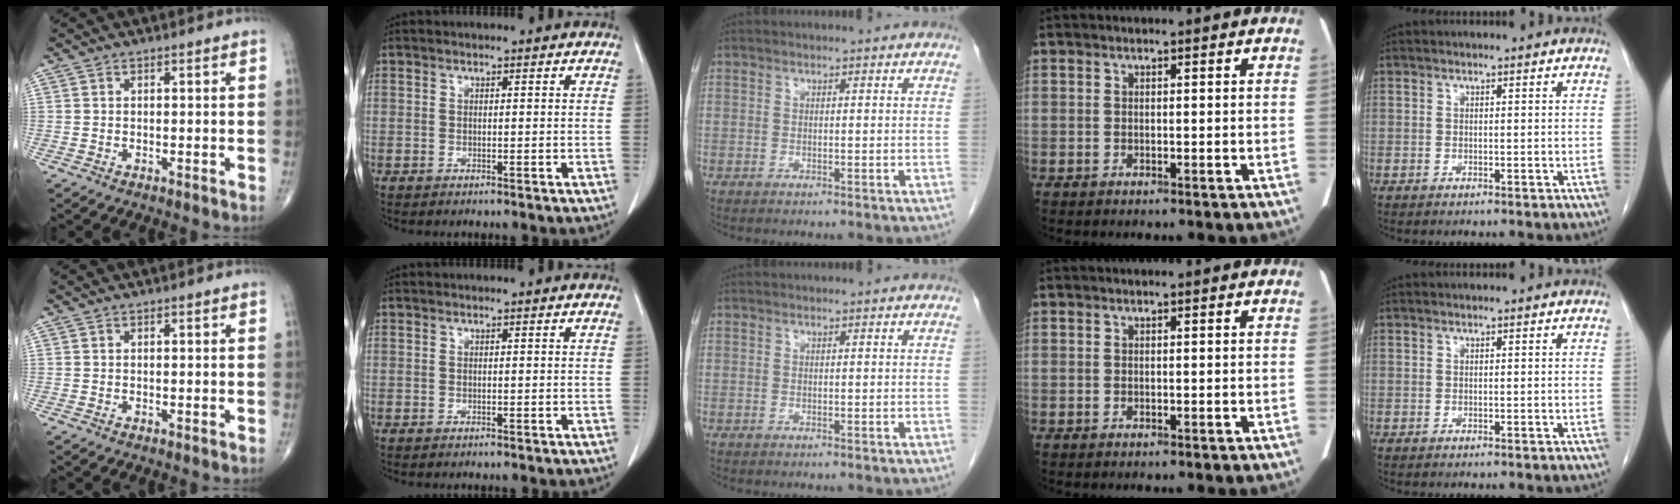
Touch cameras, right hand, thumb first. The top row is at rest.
{}